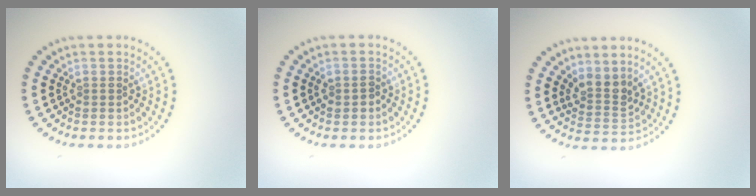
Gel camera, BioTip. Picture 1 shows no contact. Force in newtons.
{"total": 1.2, "press": 1.2, "slide": 0.1}
{"total": 2.6, "press": 1.9, "slide": 1.7}